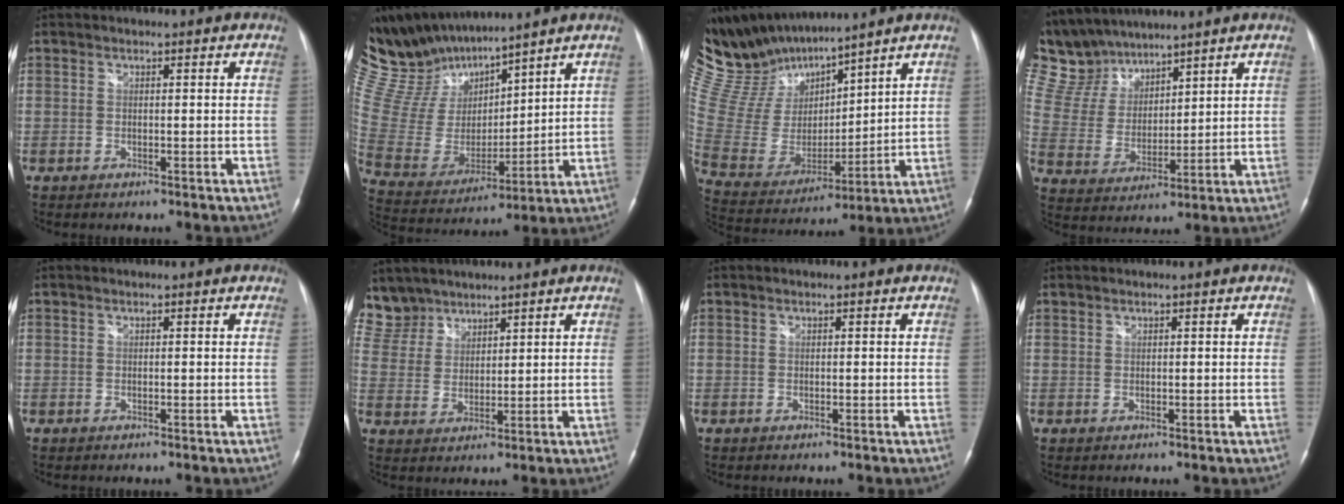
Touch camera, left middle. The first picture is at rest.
{"total": 16.6, "force": [14.9, 4.3, 5.8], "torque": [-0.129, 0.011, 0.300]}
{"total": 16.5, "force": [15.0, 3.7, 5.8], "torque": [-0.132, 0.009, 0.304]}
{"total": 11.9, "force": [10.7, 4.4, 2.6], "torque": [-0.071, 0.023, 0.223]}
{"total": 0.0}
{"total": 7.8, "force": [6.6, 4.1, 0.0], "torque": [-0.004, 0.011, 0.143]}
{"total": 0.0}
{"total": 0.0}